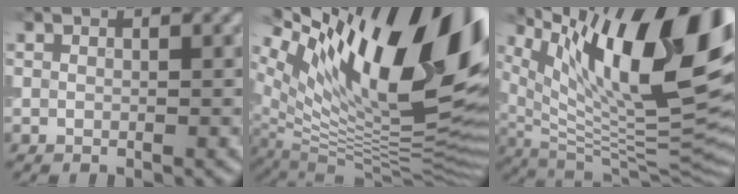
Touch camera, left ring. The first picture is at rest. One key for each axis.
{"total": 19.4, "fx": 8.6, "fy": 7.9, "fz": 15.5, "tx": -0.240, "ty": 0.029, "tz": 0.152}
{"total": 17.7, "fx": 7.8, "fy": 6.6, "fz": 14.5, "tx": -0.234, "ty": 0.020, "tz": 0.144}